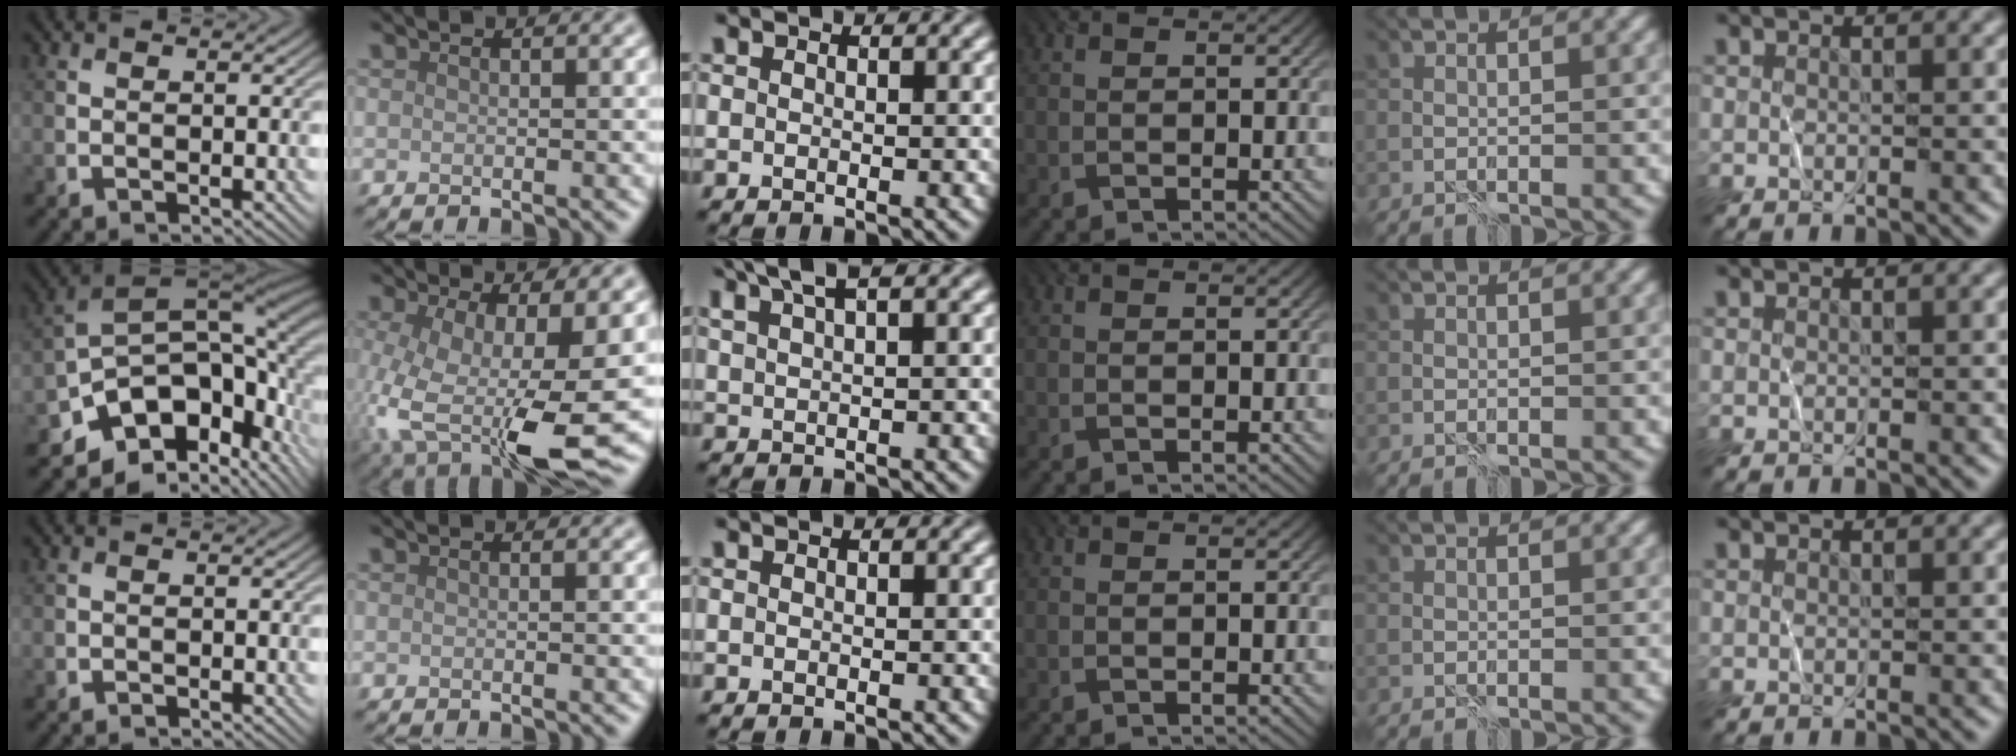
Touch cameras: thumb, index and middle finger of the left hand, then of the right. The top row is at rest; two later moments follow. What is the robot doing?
{"motion": "wrap", "object": "plastic wrap"}